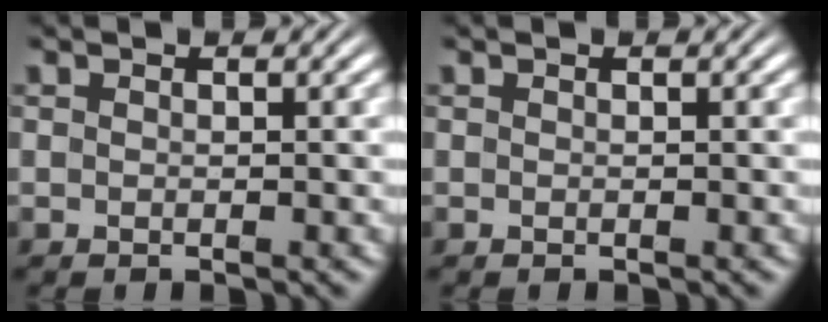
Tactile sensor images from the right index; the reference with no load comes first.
{"total": 0.0}